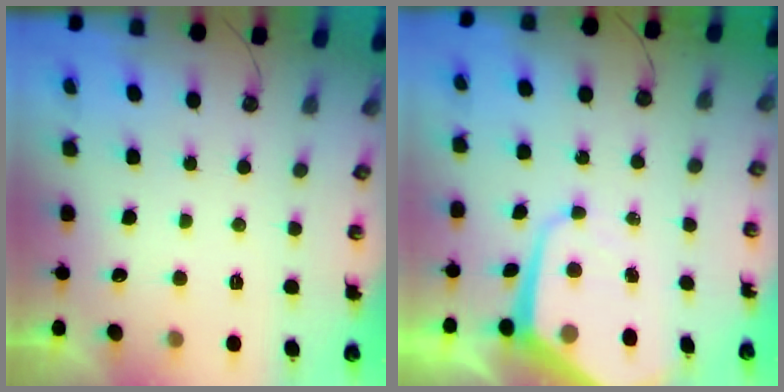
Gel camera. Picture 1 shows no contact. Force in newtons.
{"total": 10.2, "press": 10.2, "slide": 1.0}